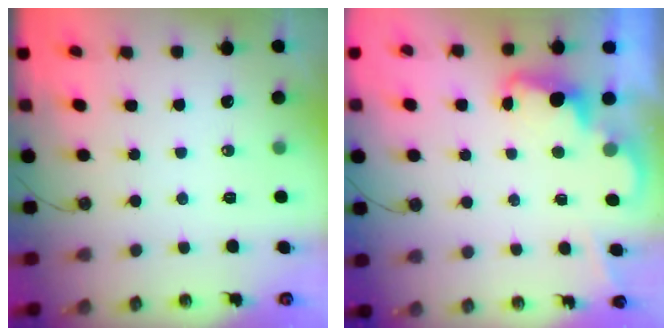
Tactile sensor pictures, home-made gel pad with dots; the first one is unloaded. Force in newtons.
{"total": 2.3, "press": 2.2, "slide": 0.5}